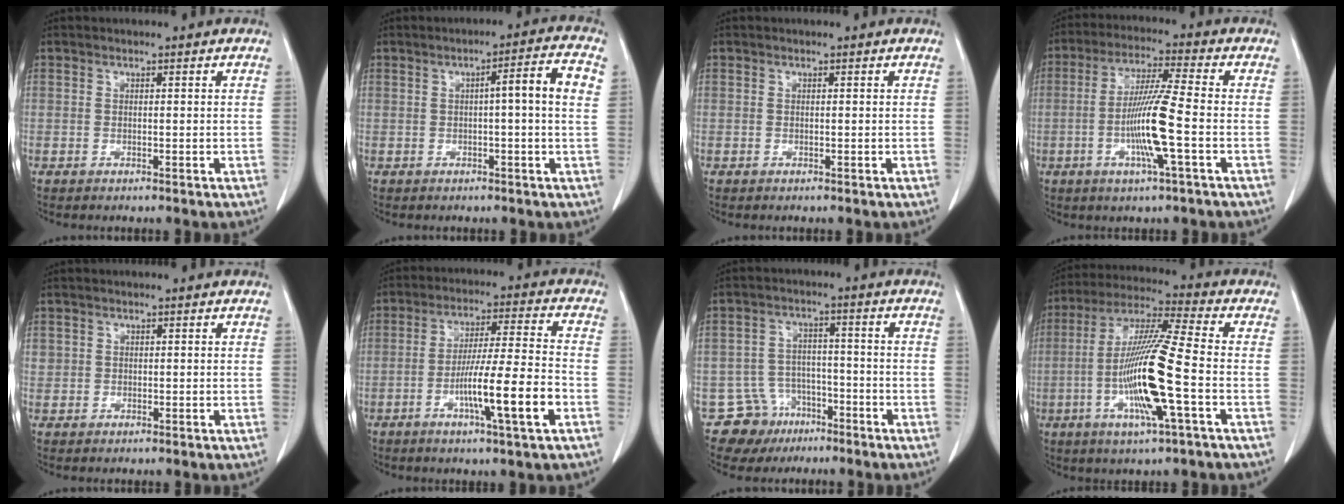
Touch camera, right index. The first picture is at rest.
{"total": 6.0, "force": [0.7, -0.2, 6.0], "torque": [-0.082, 0.012, 0.005]}
{"total": 0.0}
{"total": 10.3, "force": [-2.4, -0.5, 10.0], "torque": [-0.196, -0.008, -0.050]}
{"total": 1.2, "force": [0.4, 1.1, 0.1], "torque": [0.011, 0.006, 0.005]}
{"total": 11.8, "force": [-4.4, -0.3, 11.0], "torque": [-0.188, -0.005, -0.075]}
{"total": 7.0, "force": [-4.4, 5.5, -0.2], "torque": [0.015, 0.024, -0.065]}
{"total": 15.1, "force": [-3.6, 0.1, 14.7], "torque": [-0.294, -0.009, -0.073]}